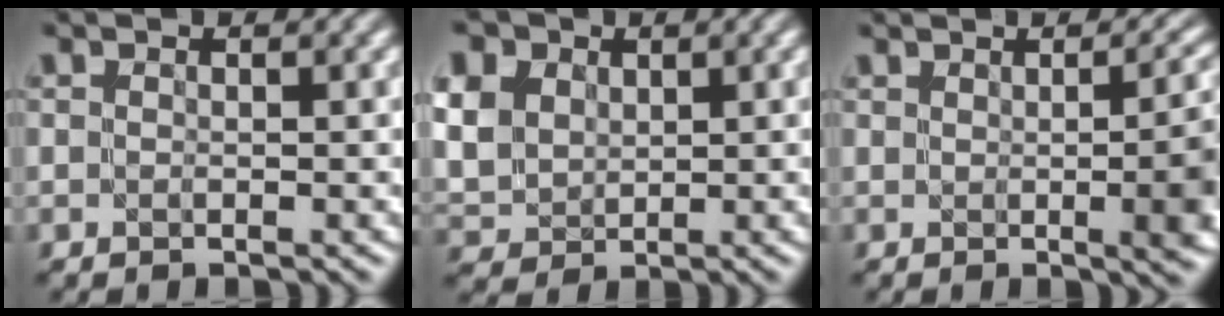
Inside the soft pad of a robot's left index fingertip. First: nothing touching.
{"total": 10.3, "force": [4.1, 7.7, 5.5], "torque": [-0.137, 0.033, 0.067]}
{"total": 10.2, "force": [0.5, 4.5, 9.1], "torque": [-0.048, 0.018, 0.006]}